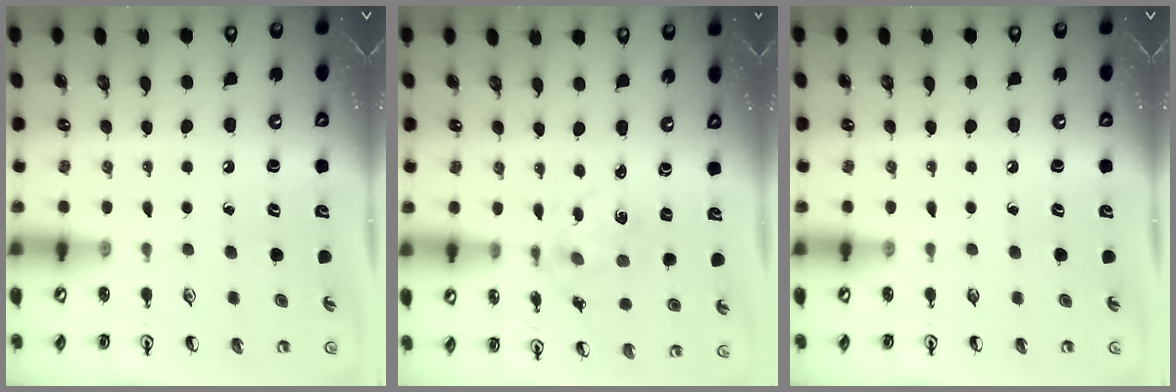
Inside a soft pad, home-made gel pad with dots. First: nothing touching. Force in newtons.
{"total": 2.9, "press": 2.8, "slide": 0.9}
{"total": 0.0}